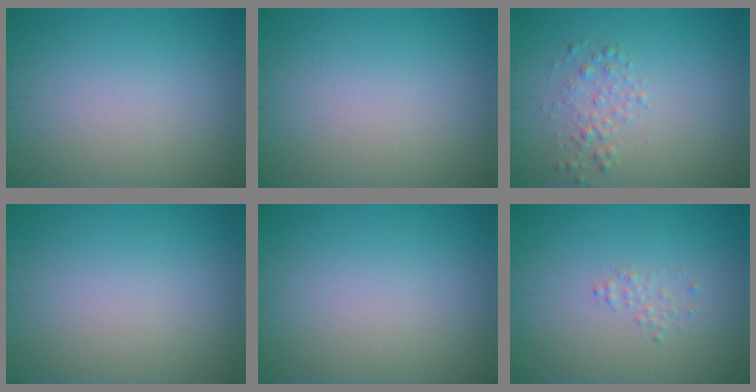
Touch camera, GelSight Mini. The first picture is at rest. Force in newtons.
{"total": 0.0}
{"total": 1.6, "press": 1.6, "slide": 0.0}
{"total": 0.0}
{"total": 0.0}
{"total": 0.9, "press": 0.9, "slide": 0.0}